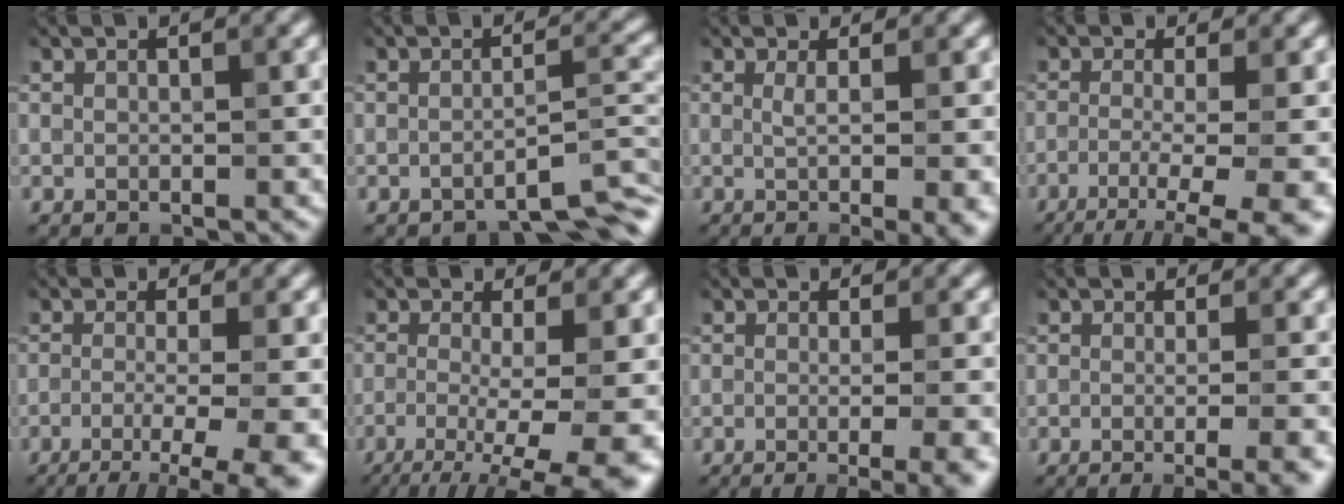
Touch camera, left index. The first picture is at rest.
{"total": 4.5, "force": [-3.3, 0.9, 2.9], "torque": [-0.039, 0.000, -0.048]}
{"total": 4.8, "force": [-0.1, 1.4, 4.6], "torque": [-0.055, -0.004, -0.002]}
{"total": 7.8, "force": [-3.8, 2.2, 6.5], "torque": [-0.079, -0.013, -0.052]}
{"total": 7.8, "force": [-3.7, 2.5, 6.5], "torque": [-0.074, -0.013, -0.047]}
{"total": 10.0, "force": [-3.9, 3.3, 8.6], "torque": [-0.129, -0.023, -0.054]}
{"total": 8.4, "force": [-2.7, 3.4, 7.2], "torque": [-0.044, 0.003, -0.027]}
{"total": 7.6, "force": [-2.4, 3.0, 6.6], "torque": [-0.040, 0.000, -0.025]}